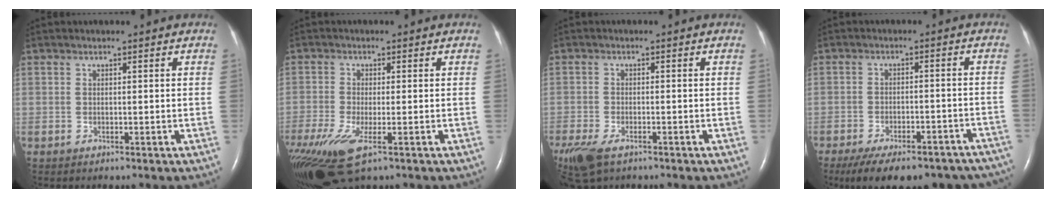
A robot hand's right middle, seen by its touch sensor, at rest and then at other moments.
{"total": 12.8, "force": [-7.3, 4.5, 9.6], "torque": [-0.228, -0.037, -0.125]}
{"total": 9.2, "force": [-6.1, 4.1, 5.6], "torque": [-0.130, -0.020, -0.100]}
{"total": 21.3, "force": [-17.6, 7.6, 9.4], "torque": [-0.128, 0.000, -0.217]}